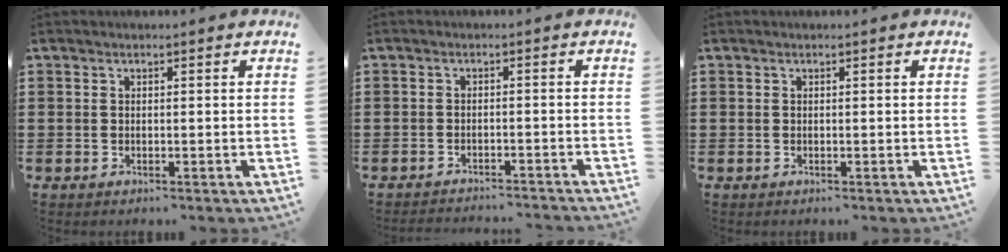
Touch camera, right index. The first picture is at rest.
{"total": 2.0, "force": [-2.0, -0.2, 0.2], "torque": [-0.007, 0.000, -0.042]}
{"total": 0.0}